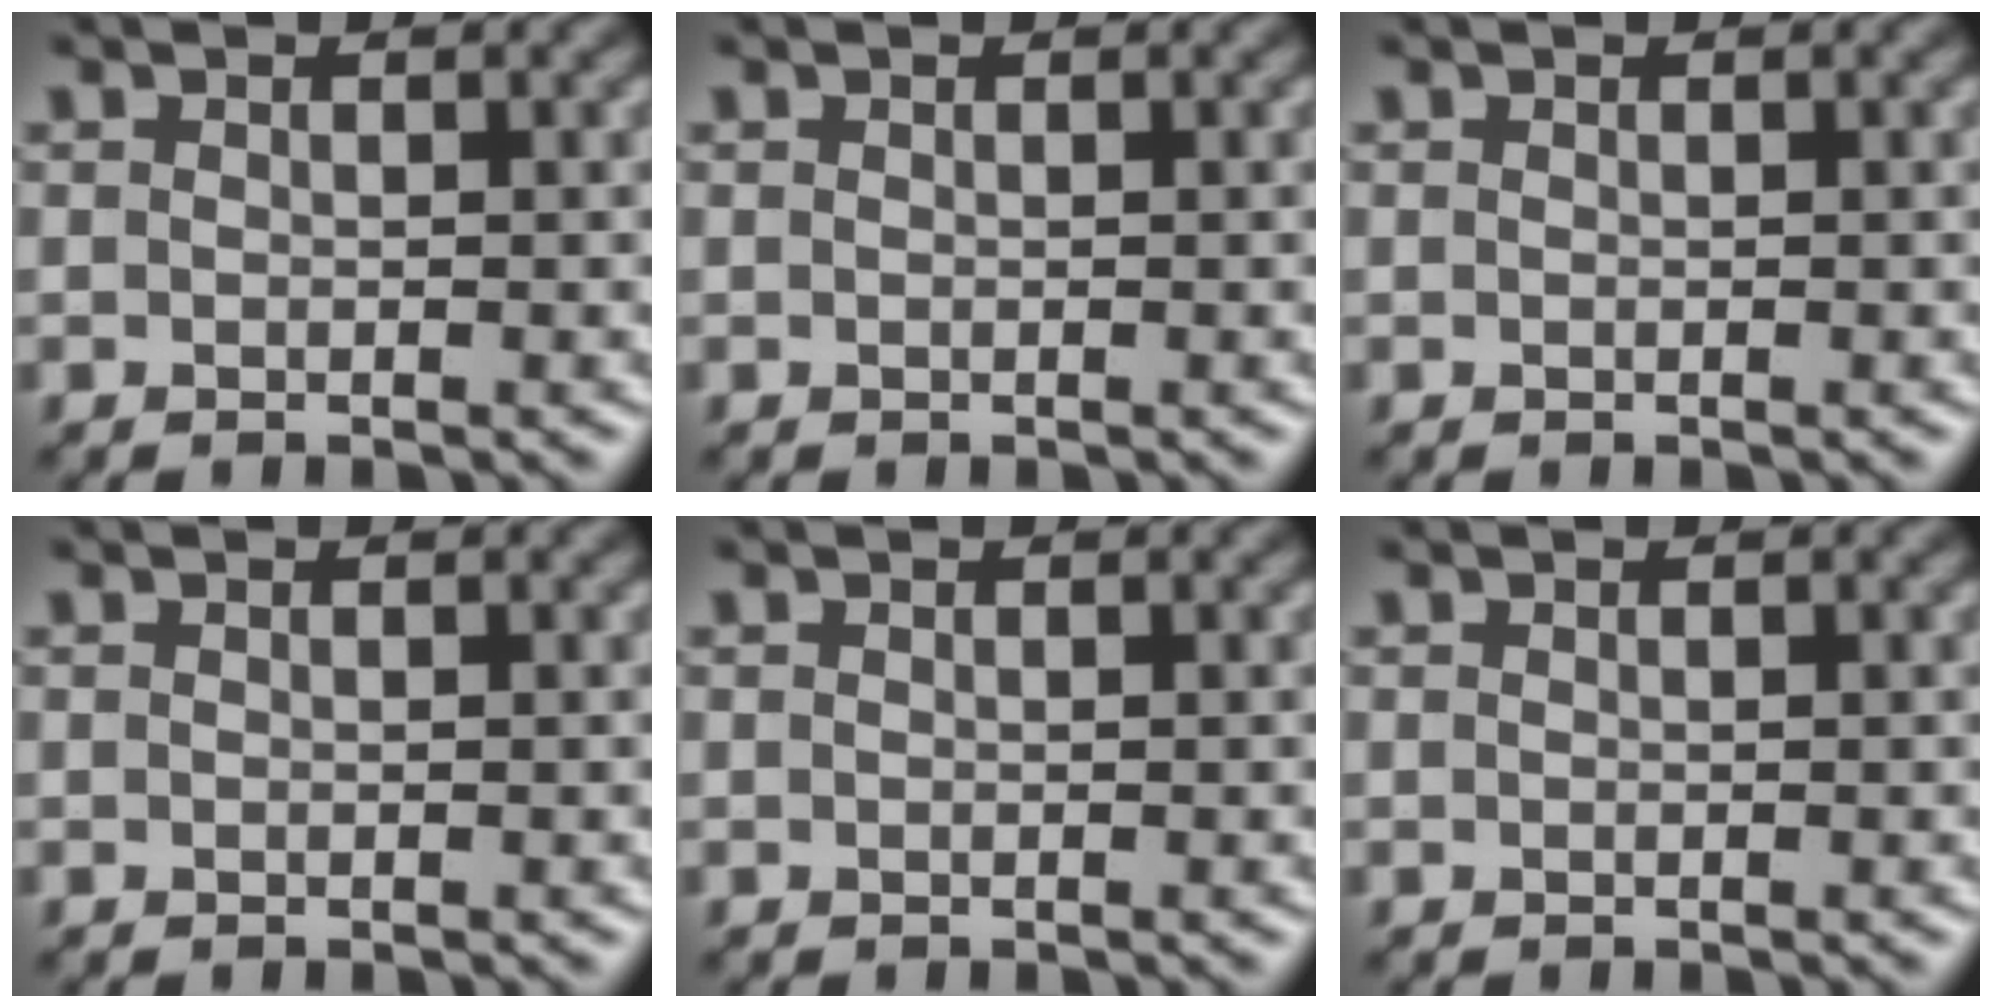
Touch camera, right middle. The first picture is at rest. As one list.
[{"total": 0.0}, {"total": 0.0}, {"total": 0.0}, {"total": 0.0}, {"total": 0.0}]